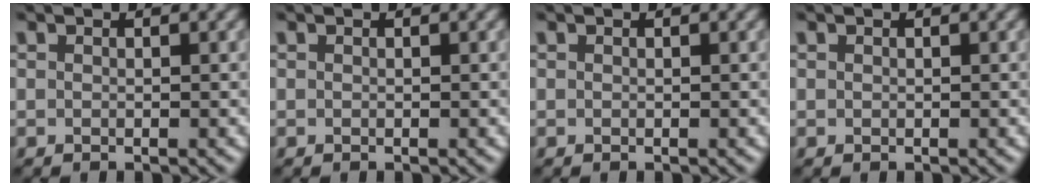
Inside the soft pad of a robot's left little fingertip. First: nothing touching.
{"total": 0.0}
{"total": 0.0}
{"total": 0.6, "force": [0.0, -0.3, -0.5], "torque": [0.004, 0.003, 0.007]}